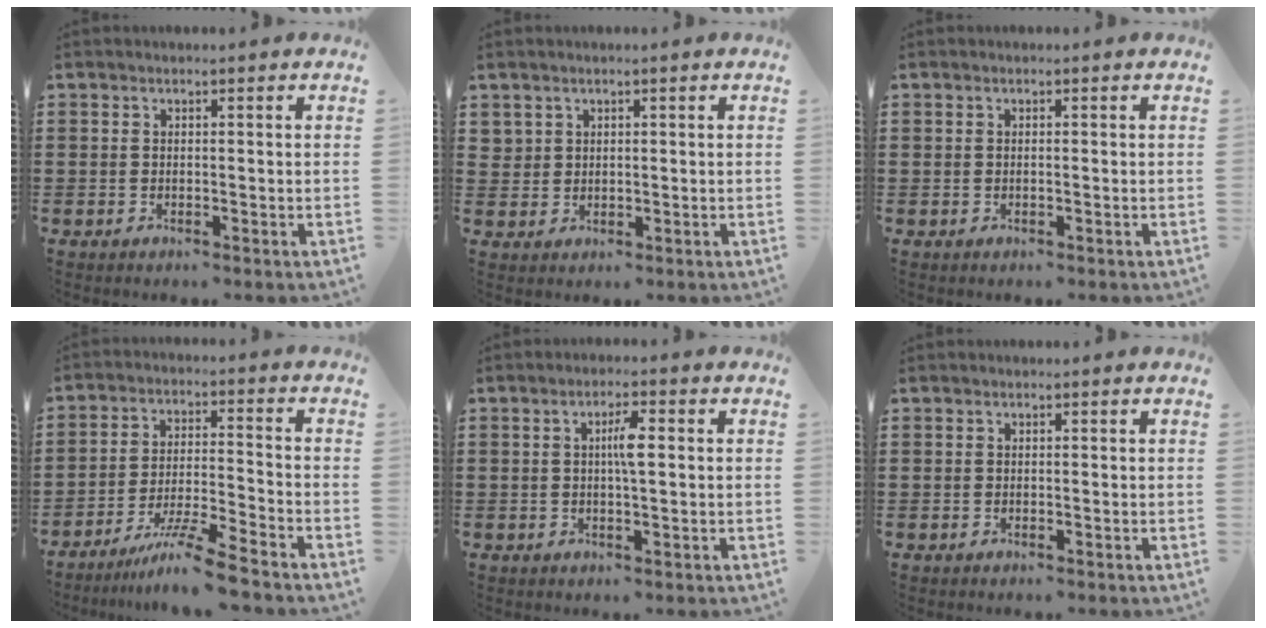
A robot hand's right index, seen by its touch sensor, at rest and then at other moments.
{"total": 1.8, "force": [1.2, 1.3, 0.2], "torque": [-0.008, 0.006, 0.023]}
{"total": 0.0}
{"total": 8.1, "force": [-6.7, -0.3, 4.5], "torque": [-0.091, -0.011, -0.129]}
{"total": 3.4, "force": [0.4, 0.6, 3.3], "torque": [-0.063, 0.001, 0.004]}
{"total": 0.0}